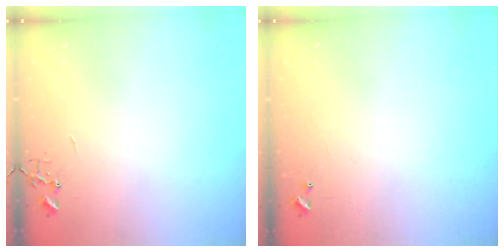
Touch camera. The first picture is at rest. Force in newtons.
{"total": 4.7, "press": 4.7, "slide": 0.4}